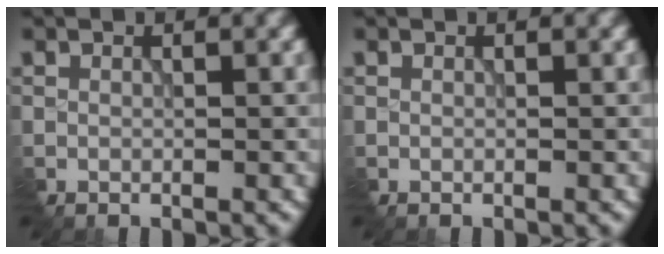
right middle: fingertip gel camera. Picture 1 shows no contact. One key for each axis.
{"total": 0.0}